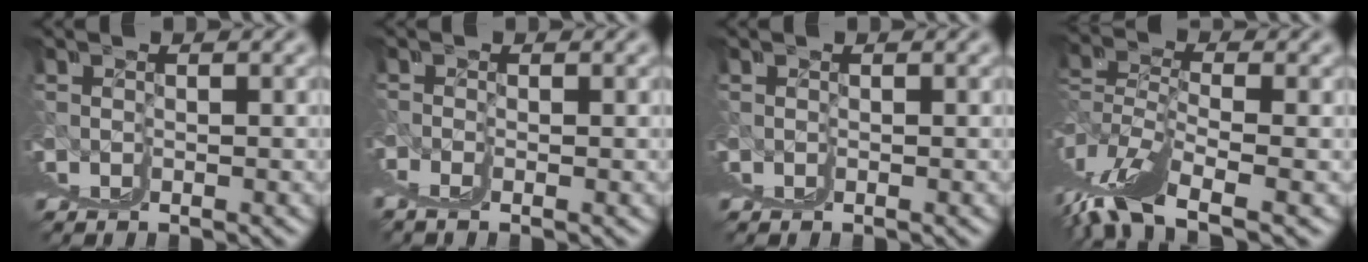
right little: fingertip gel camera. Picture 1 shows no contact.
{"total": 0.9, "force": [0.4, -0.3, 0.7], "torque": [-0.012, 0.002, 0.009]}
{"total": 0.0}
{"total": 3.6, "force": [-0.1, 0.1, 3.6], "torque": [-0.071, -0.008, 0.012]}